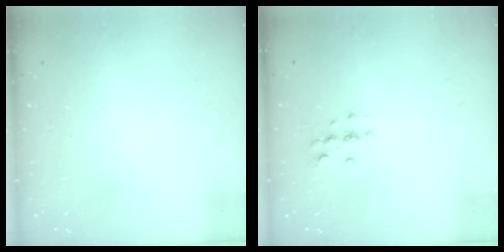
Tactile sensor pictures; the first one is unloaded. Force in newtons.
{"total": 3.0, "press": 3.0, "slide": 0.3}